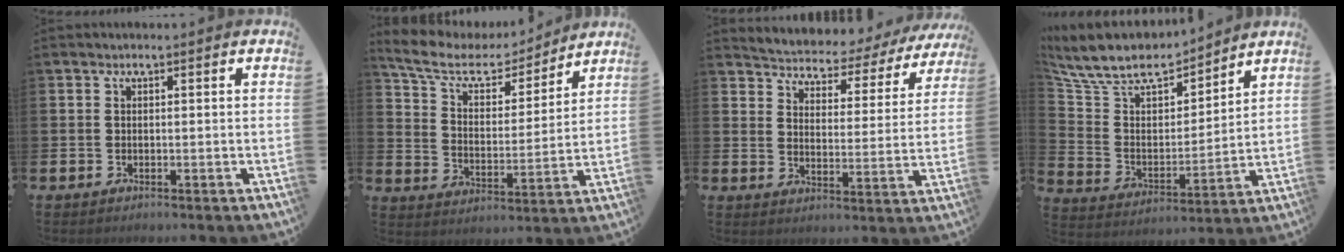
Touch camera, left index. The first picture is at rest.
{"total": 8.0, "force": [6.8, 3.1, 2.7], "torque": [-0.088, -0.042, 0.117]}
{"total": 3.7, "force": [3.5, 1.1, 0.1], "torque": [-0.023, -0.038, 0.051]}
{"total": 10.8, "force": [9.7, 3.3, 3.2], "torque": [-0.110, -0.066, 0.171]}